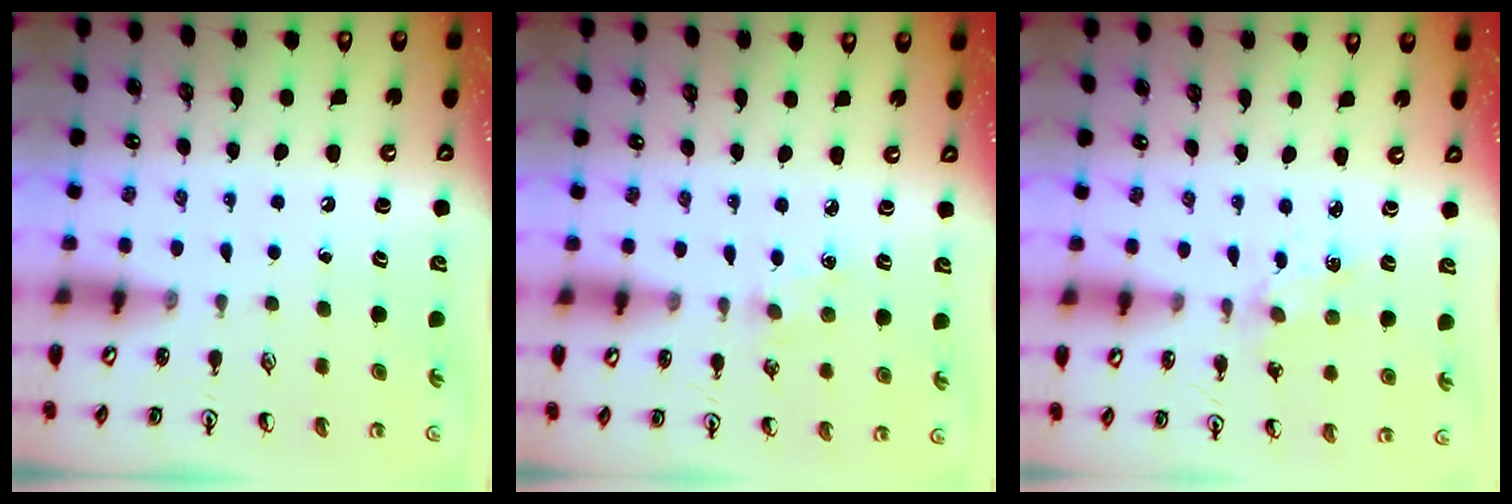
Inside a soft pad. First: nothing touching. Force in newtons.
{"total": 2.9, "press": 2.9, "slide": 0.4}
{"total": 2.1, "press": 2.0, "slide": 0.3}